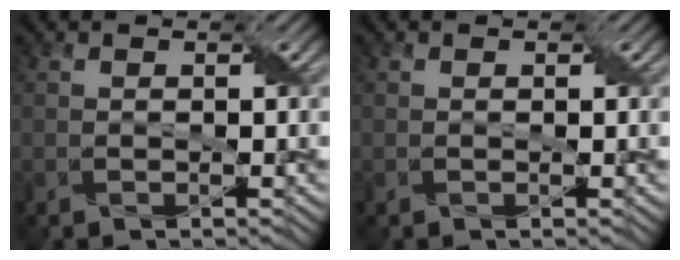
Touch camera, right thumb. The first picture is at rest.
{"total": 0.6, "force": [0.3, 0.4, 0.3], "torque": [-0.001, 0.000, 0.003]}